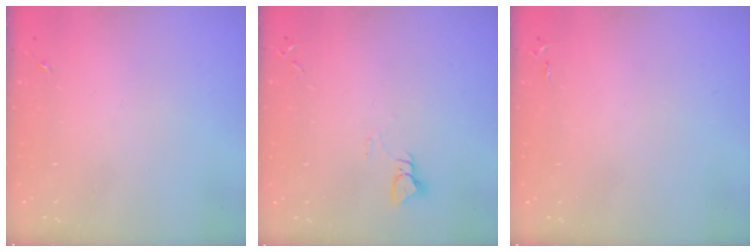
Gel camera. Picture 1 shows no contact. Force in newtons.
{"total": 3.0, "press": 3.0, "slide": 0.3}
{"total": 2.5, "press": 2.5, "slide": 0.3}